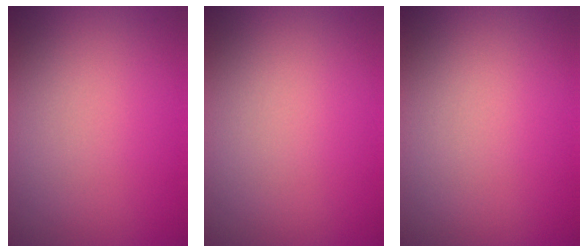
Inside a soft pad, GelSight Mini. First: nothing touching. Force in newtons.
{"total": 0.0}
{"total": 0.0}